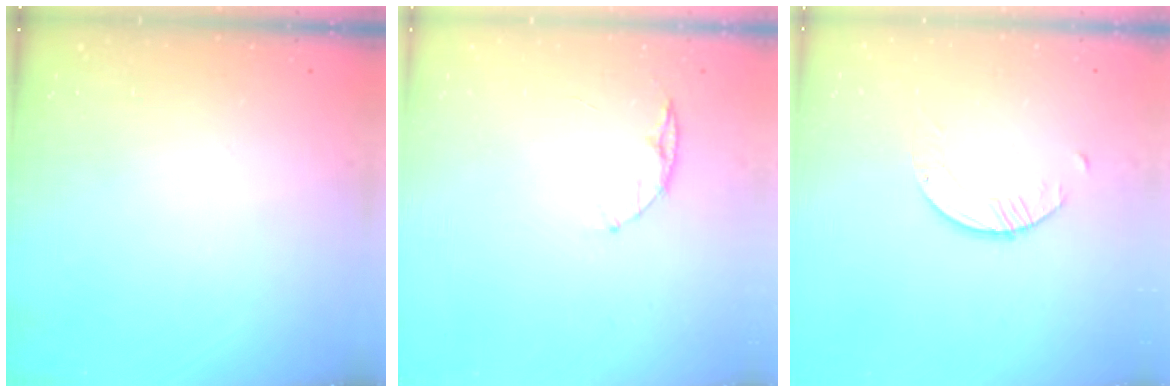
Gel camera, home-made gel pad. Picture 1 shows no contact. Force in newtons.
{"total": 5.1, "press": 5.1, "slide": 0.6}
{"total": 1.7, "press": 1.7, "slide": 0.2}